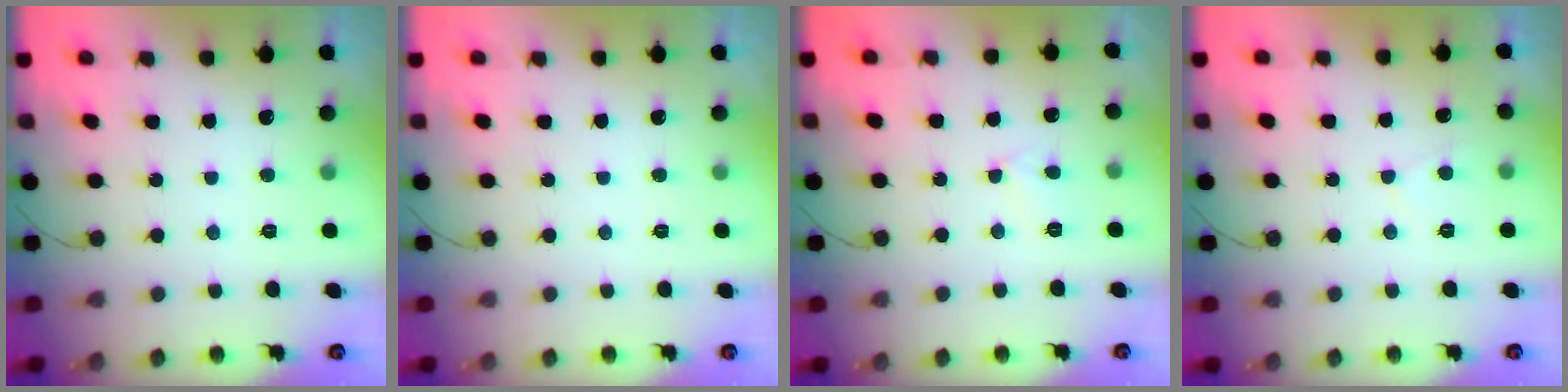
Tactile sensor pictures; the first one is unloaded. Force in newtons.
{"total": 0.0}
{"total": 3.5, "press": 3.5, "slide": 0.4}
{"total": 2.3, "press": 2.3, "slide": 0.4}